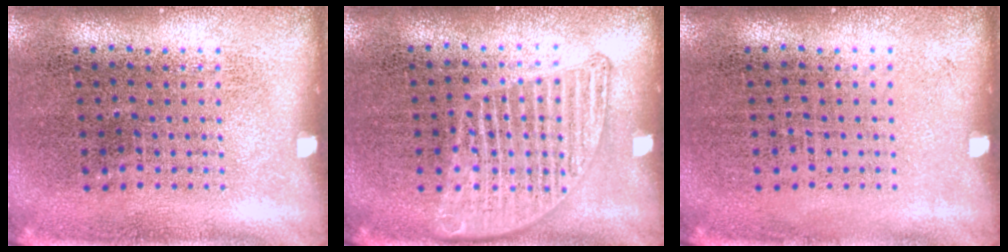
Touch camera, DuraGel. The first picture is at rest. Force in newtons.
{"total": 1.2, "press": 1.2, "slide": 0.1}
{"total": 0.0}